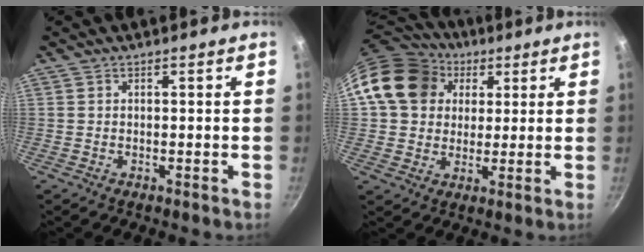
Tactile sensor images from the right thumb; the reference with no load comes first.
{"total": 16.1, "force": [4.5, 13.3, 7.9], "torque": [-0.123, 0.022, 0.070]}